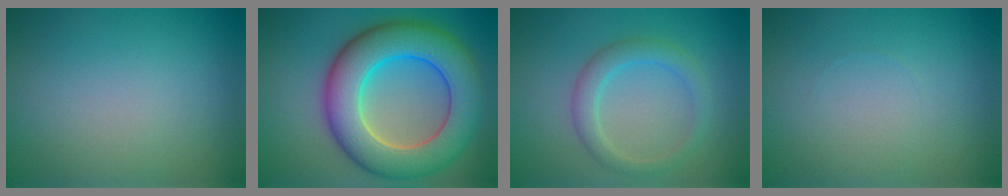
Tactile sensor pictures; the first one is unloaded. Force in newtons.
{"total": 10.9, "press": 10.9, "slide": 0.4}
{"total": 2.7, "press": 2.7, "slide": 0.1}
{"total": 0.0}